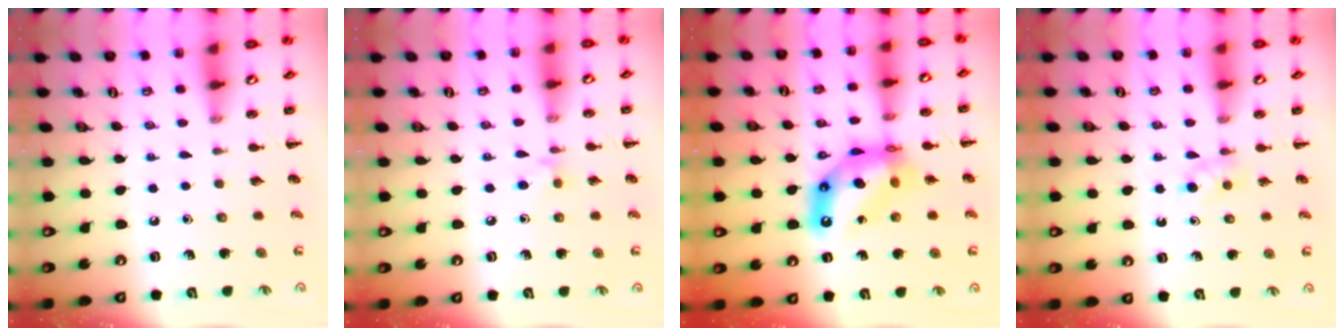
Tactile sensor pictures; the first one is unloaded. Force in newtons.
{"total": 4.0, "press": 3.7, "slide": 1.5}
{"total": 13.1, "press": 12.5, "slide": 3.9}
{"total": 3.0, "press": 2.7, "slide": 1.4}